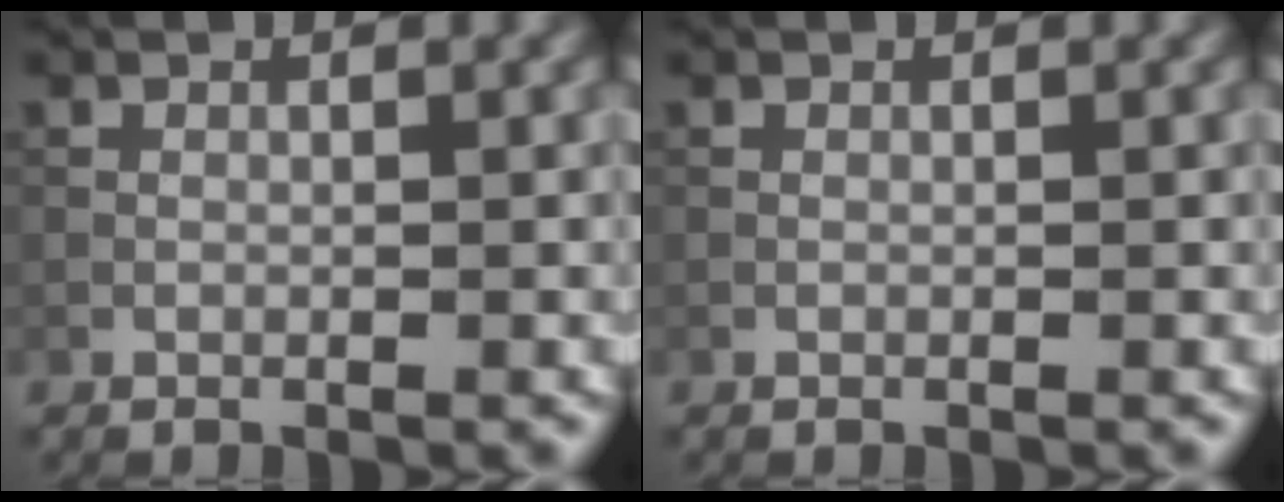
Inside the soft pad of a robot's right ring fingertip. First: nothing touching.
{"total": 0.0}